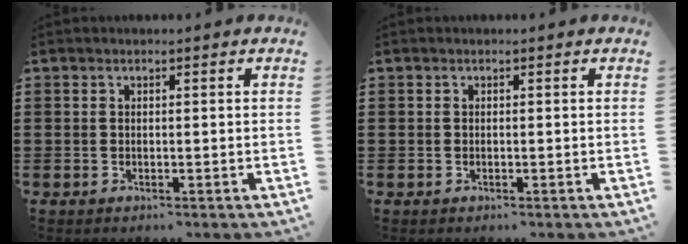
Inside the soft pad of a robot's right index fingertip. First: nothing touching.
{"total": 0.0}